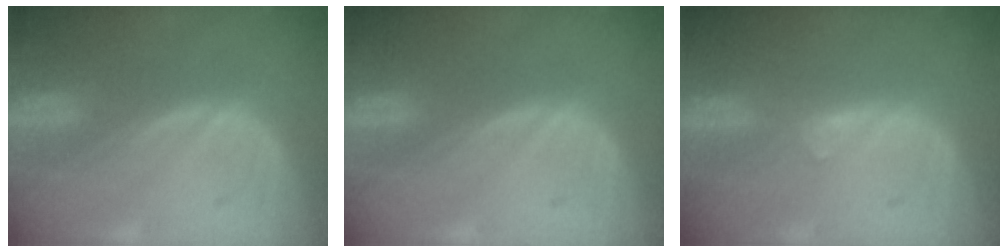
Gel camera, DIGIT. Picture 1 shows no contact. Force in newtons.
{"total": 0.0}
{"total": 1.1, "press": 1.0, "slide": 0.2}